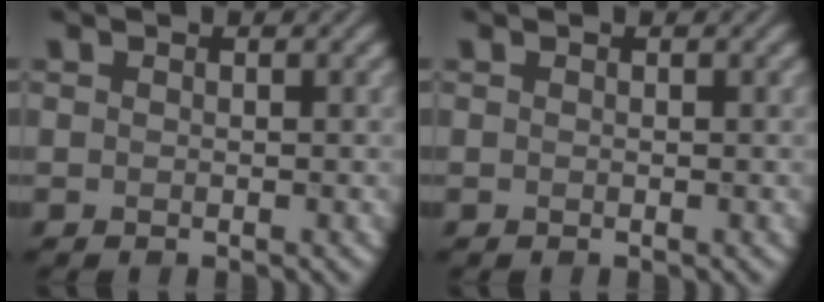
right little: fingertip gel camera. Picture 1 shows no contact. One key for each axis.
{"total": 0.0}